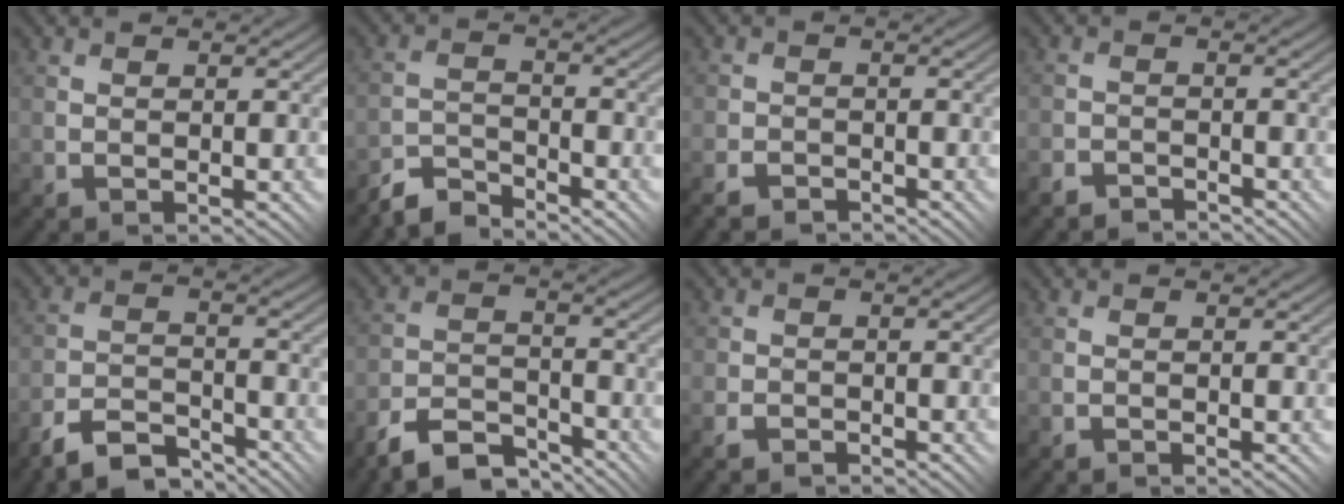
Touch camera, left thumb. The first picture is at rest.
{"total": 4.2, "force": [-3.9, 1.0, 1.1], "torque": [-0.017, 0.003, -0.084]}
{"total": 3.0, "force": [-2.5, 1.3, 0.8], "torque": [-0.017, 0.003, -0.051]}
{"total": 2.5, "force": [-2.4, 0.5, 0.1], "torque": [0.006, 0.006, -0.050]}
{"total": 6.1, "force": [-5.4, 1.5, 2.5], "torque": [-0.042, 0.001, -0.111]}
{"total": 7.3, "force": [-6.1, 2.5, 3.2], "torque": [-0.056, -0.001, -0.120]}
{"total": 2.5, "force": [-1.9, 1.4, 0.9], "torque": [-0.020, 0.005, -0.037]}
{"total": 0.0}